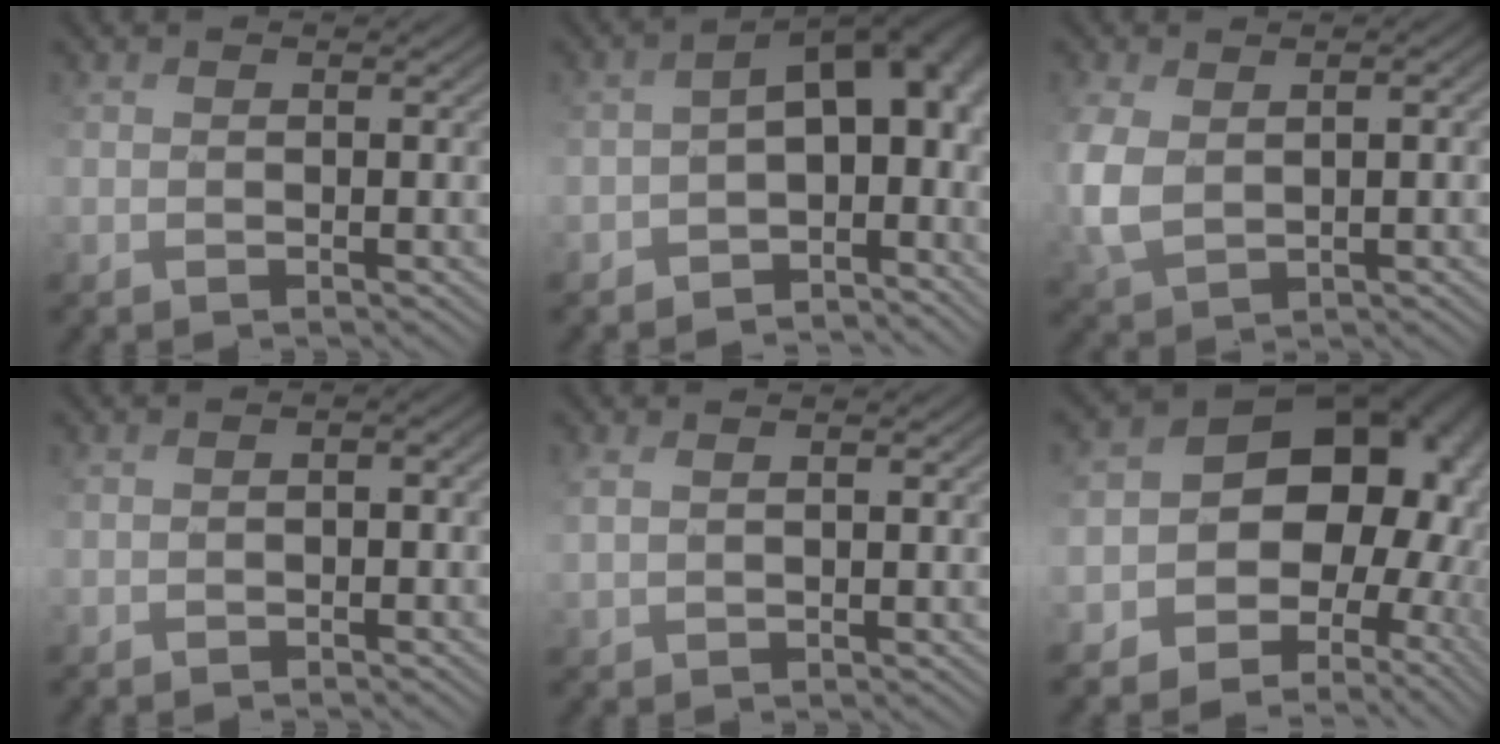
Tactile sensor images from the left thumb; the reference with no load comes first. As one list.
[{"total": 9.5, "force": [-3.2, 5.7, 6.9], "torque": [-0.086, -0.017, -0.045]}, {"total": 6.8, "force": [0.4, 4.2, 5.3], "torque": [-0.136, -0.005, 0.015]}, {"total": 2.0, "force": [-1.1, 1.1, 1.2], "torque": [-0.015, -0.003, -0.016]}, {"total": 1.5, "force": [1.4, 0.3, 0.5], "torque": [-0.013, 0.006, 0.033]}, {"total": 17.7, "force": [0.0, 13.8, 11.0], "torque": [-0.158, -0.037, 0.037]}]